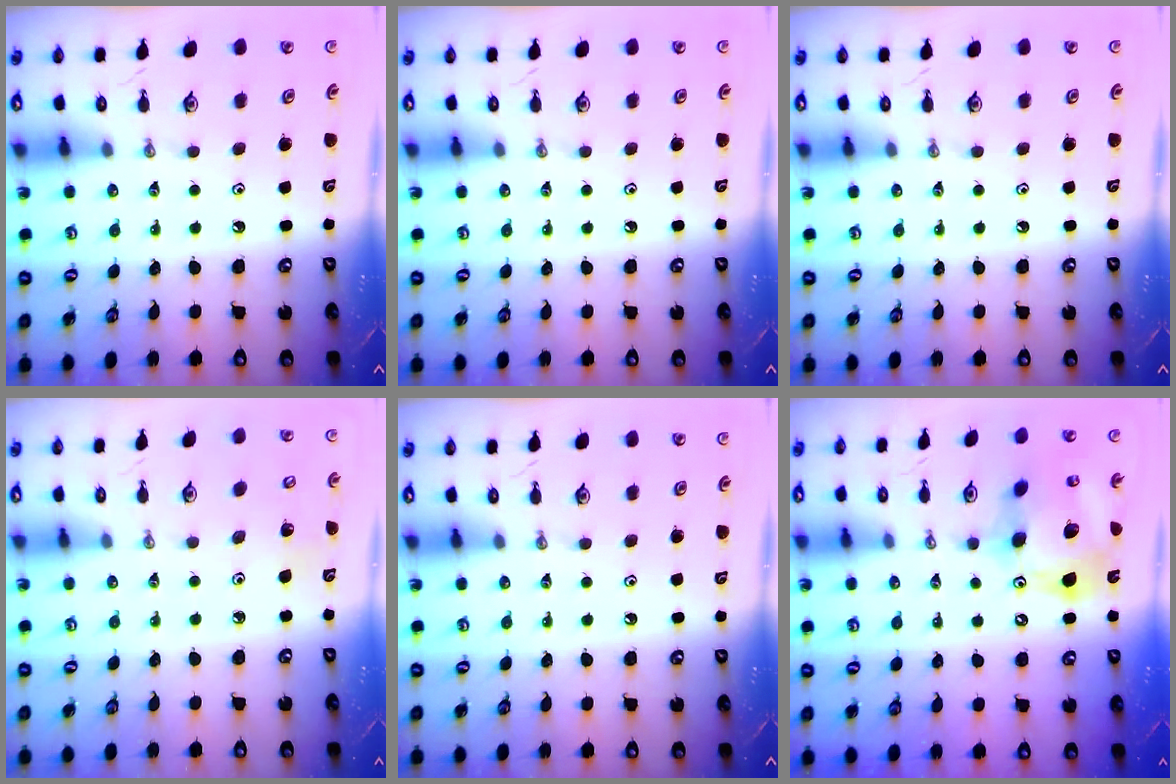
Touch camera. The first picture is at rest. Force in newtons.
{"total": 0.0}
{"total": 0.0}
{"total": 3.0, "press": 3.0, "slide": 0.2}
{"total": 0.0}
{"total": 16.4, "press": 16.3, "slide": 1.6}